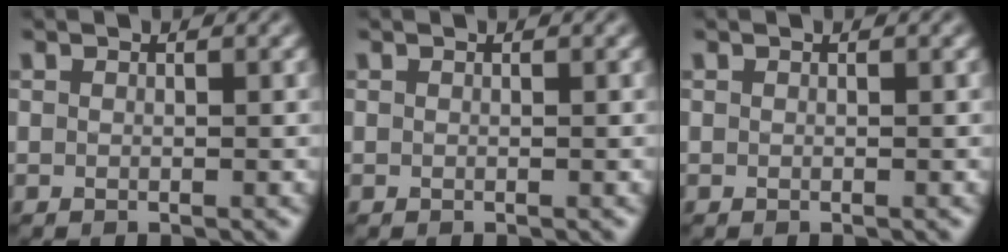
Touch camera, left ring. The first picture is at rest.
{"total": 0.0}
{"total": 0.0}